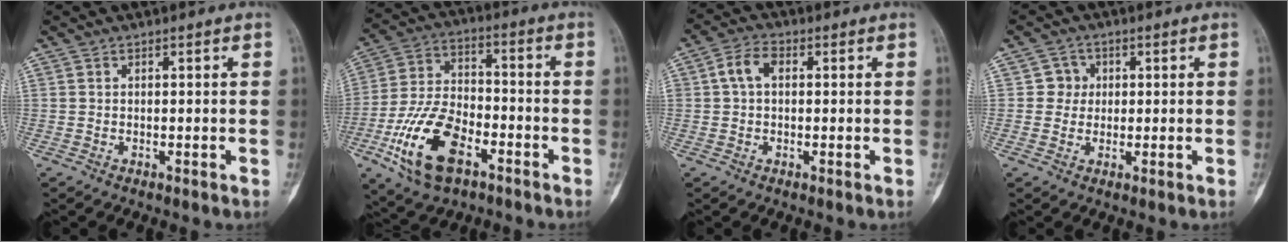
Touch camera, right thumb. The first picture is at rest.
{"total": 16.4, "force": [-7.3, 8.8, 11.8], "torque": [-0.223, 0.029, -0.134]}
{"total": 5.0, "force": [0.8, 3.3, 3.6], "torque": [-0.069, 0.017, 0.011]}
{"total": 3.4, "force": [0.5, 3.3, 0.4], "torque": [0.019, 0.006, 0.000]}